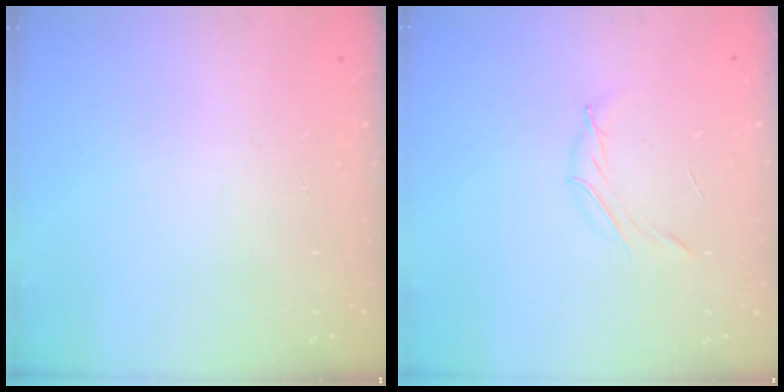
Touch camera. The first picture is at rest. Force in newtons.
{"total": 4.0, "press": 3.8, "slide": 1.0}